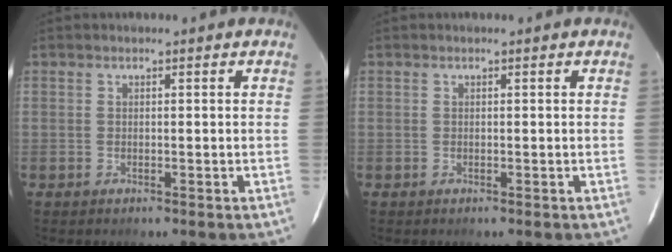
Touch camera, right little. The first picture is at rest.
{"total": 0.0}